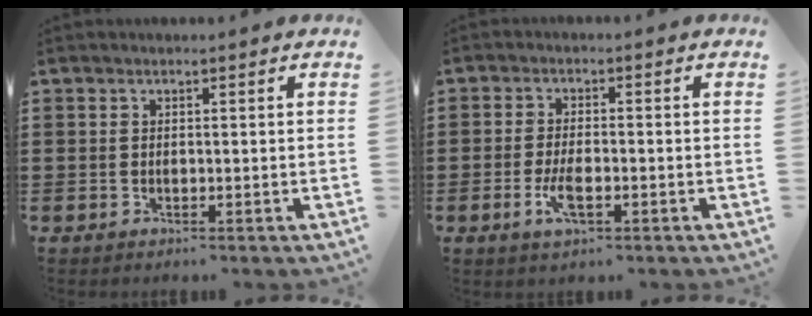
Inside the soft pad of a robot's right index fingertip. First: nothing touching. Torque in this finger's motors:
{"motor_torque": [2.14, 0.00, 0.09, 0.10]}